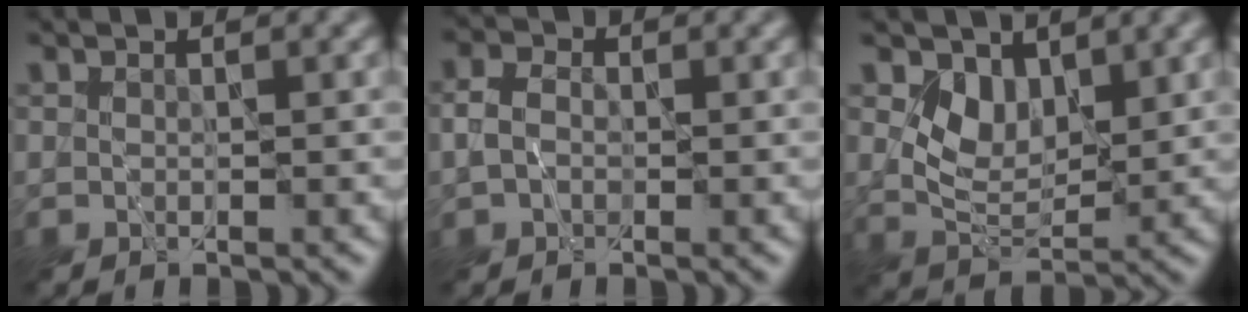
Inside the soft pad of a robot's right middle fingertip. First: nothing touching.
{"total": 2.2, "force": [-0.1, 1.7, 1.4], "torque": [-0.031, 0.004, -0.011]}
{"total": 3.3, "force": [1.7, 1.9, 2.1], "torque": [-0.046, -0.011, 0.035]}